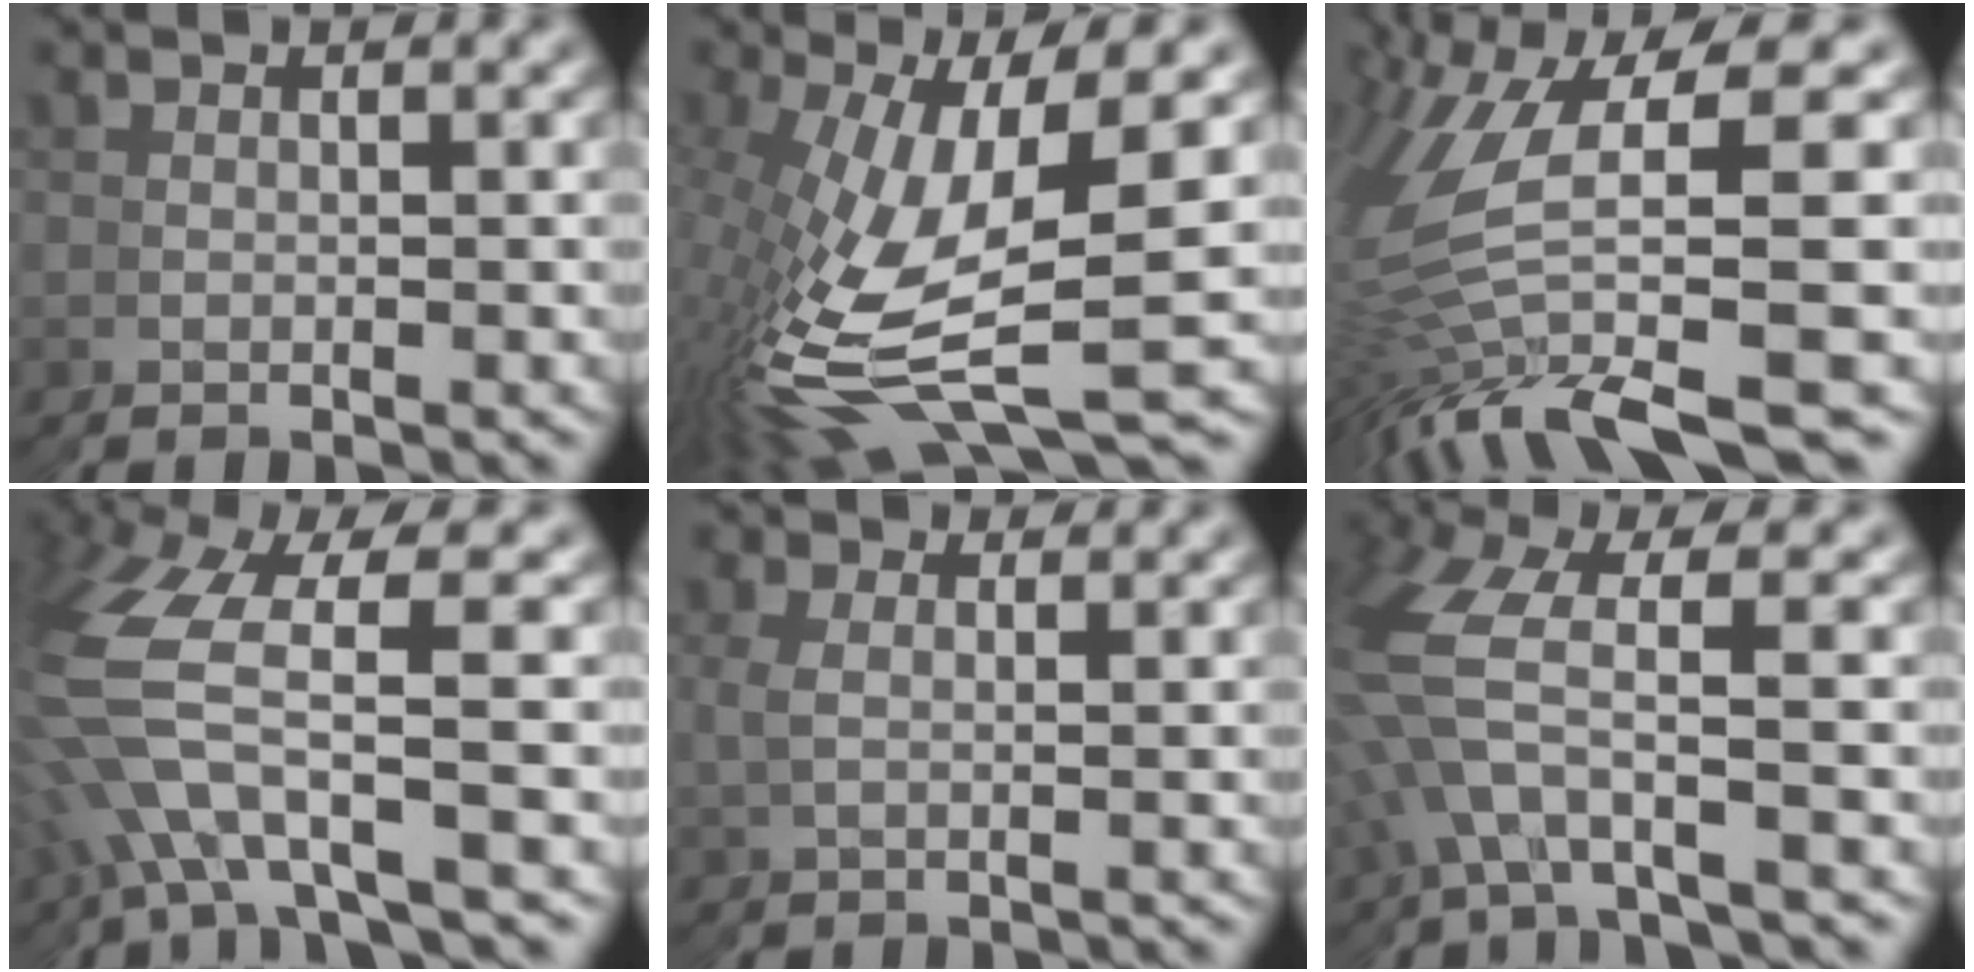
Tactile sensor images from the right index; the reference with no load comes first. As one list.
[{"total": 8.6, "force": [0.1, 3.4, 7.9], "torque": [-0.187, -0.014, 0.022]}, {"total": 6.5, "force": [-0.2, 3.5, 5.4], "torque": [-0.143, -0.001, -0.005]}, {"total": 4.3, "force": [1.8, 2.2, 3.2], "torque": [-0.112, 0.016, 0.020]}, {"total": 1.0, "force": [1.0, 0.0, 0.1], "torque": [0.001, 0.007, 0.014]}, {"total": 2.8, "force": [1.5, 1.3, 1.9], "torque": [-0.082, 0.009, 0.028]}]